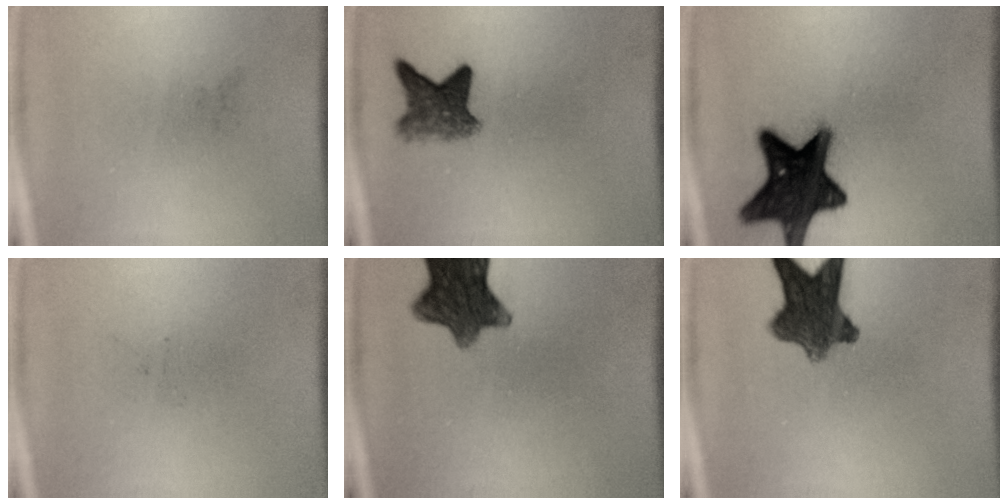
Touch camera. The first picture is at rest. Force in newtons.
{"total": 4.9}
{"total": 17.5}
{"total": 0.0}
{"total": 10.2}
{"total": 9.6}